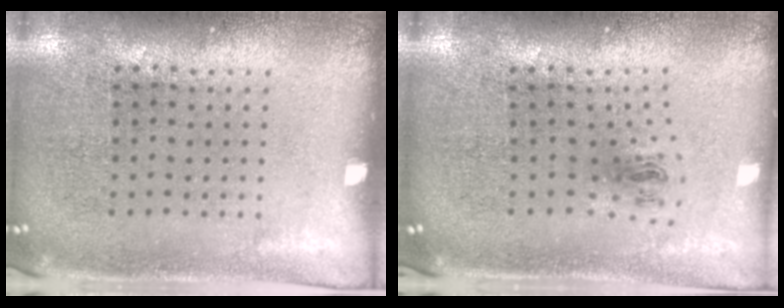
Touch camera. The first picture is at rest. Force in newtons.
{"total": 1.0, "press": 0.4, "slide": 0.9}